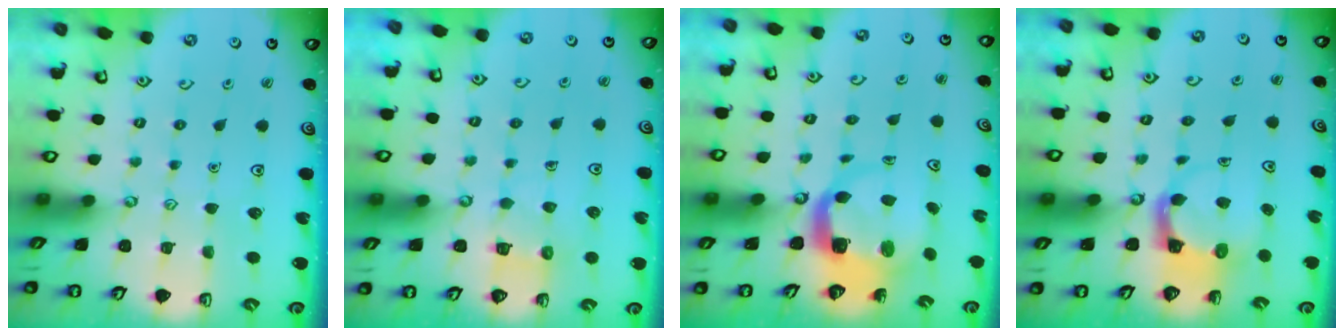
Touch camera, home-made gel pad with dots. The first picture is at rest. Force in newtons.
{"total": 5.2, "press": 5.2, "slide": 0.5}
{"total": 5.5, "press": 5.4, "slide": 0.8}
{"total": 4.0, "press": 3.9, "slide": 0.4}